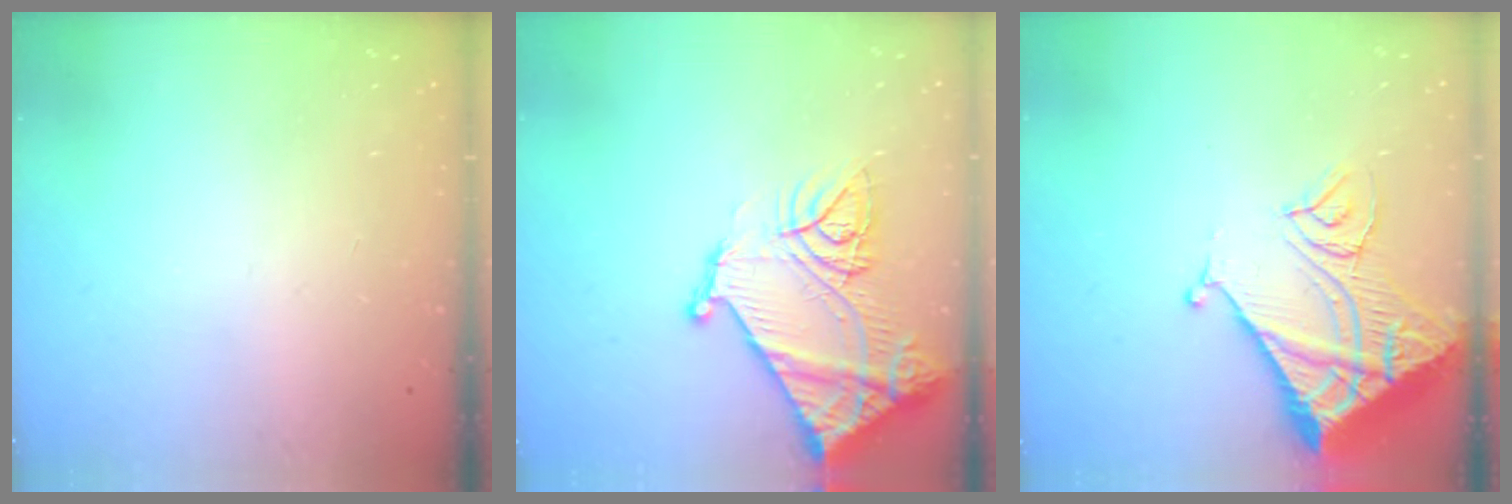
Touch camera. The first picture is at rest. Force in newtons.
{"total": 19.9, "press": 19.8, "slide": 2.1}
{"total": 14.7, "press": 14.6, "slide": 1.7}